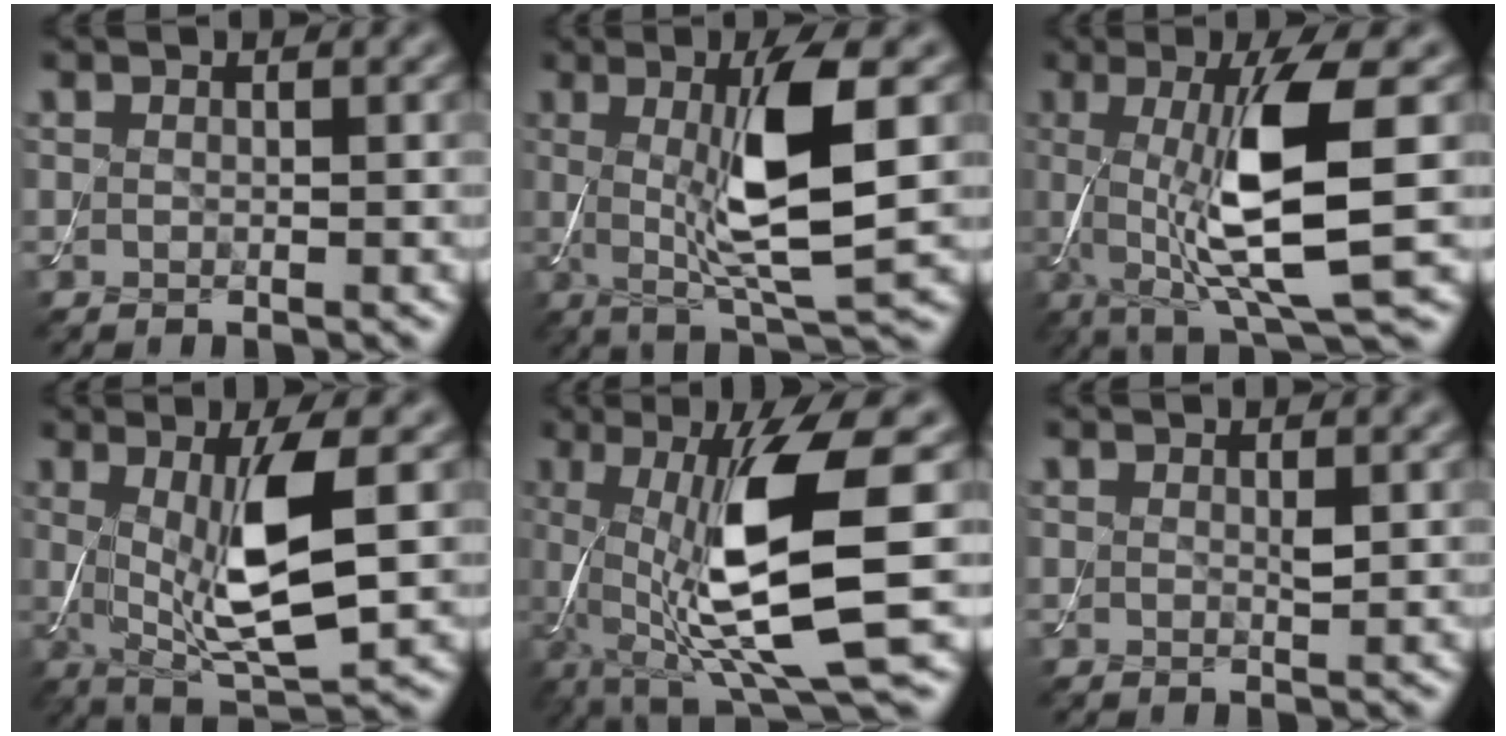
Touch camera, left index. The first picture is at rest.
{"total": 8.6, "force": [0.7, 1.6, 8.4], "torque": [-0.139, -0.009, 0.019]}
{"total": 10.5, "force": [0.0, 2.2, 10.2], "torque": [-0.167, -0.006, 0.009]}
{"total": 8.6, "force": [0.7, 2.3, 8.2], "torque": [-0.144, -0.014, 0.020]}
{"total": 12.7, "force": [-0.1, 2.9, 12.4], "torque": [-0.213, -0.011, 0.006]}
{"total": 0.6, "force": [0.2, 0.1, 0.5], "torque": [-0.010, -0.001, 0.004]}